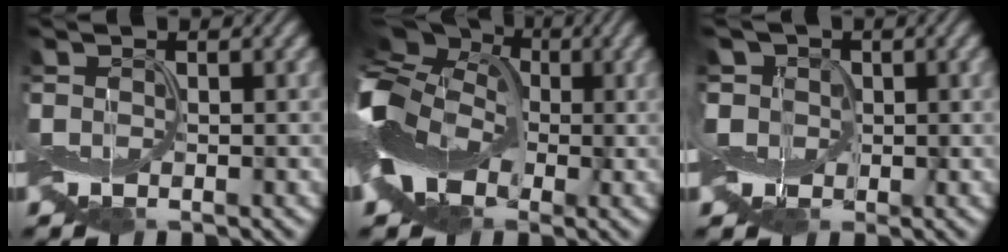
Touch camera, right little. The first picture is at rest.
{"total": 12.7, "force": [-0.9, 9.7, 8.1], "torque": [-0.145, 0.001, -0.042]}
{"total": 2.9, "force": [0.3, 2.8, 0.7], "torque": [-0.024, 0.005, -0.006]}